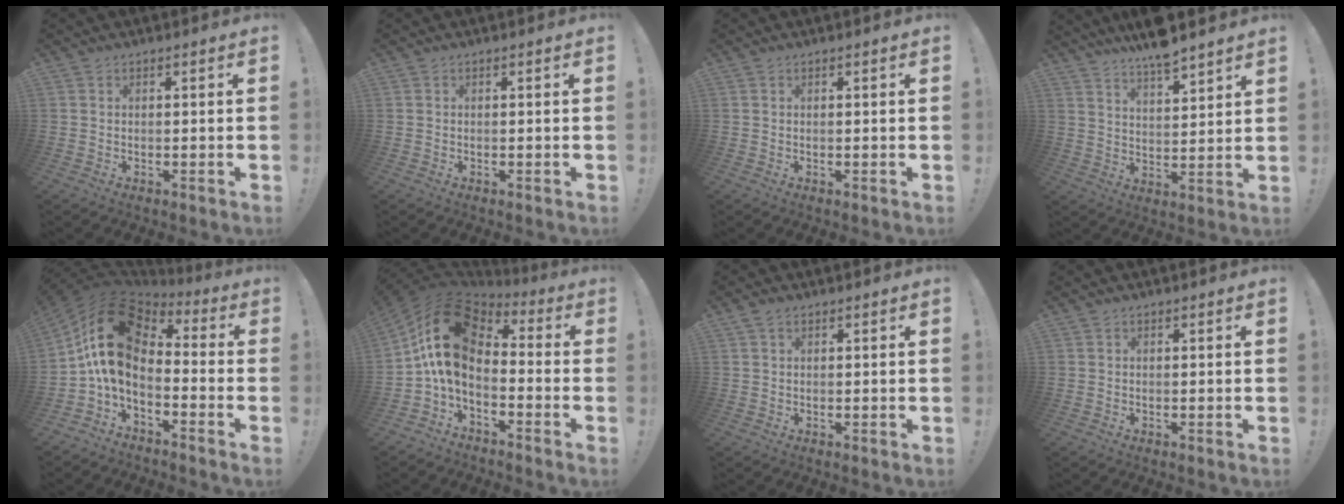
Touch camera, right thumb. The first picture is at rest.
{"total": 0.0}
{"total": 0.0}
{"total": 8.4, "force": [7.5, 1.4, 3.6], "torque": [-0.061, -0.054, 0.133]}
{"total": 16.1, "force": [2.2, 10.0, 12.5], "torque": [-0.233, -0.008, 0.045]}
{"total": 15.9, "force": [2.2, 10.0, 12.2], "torque": [-0.226, -0.007, 0.044]}
{"total": 1.8, "force": [1.1, 1.1, 0.9], "torque": [-0.012, -0.002, 0.019]}
{"total": 0.0}